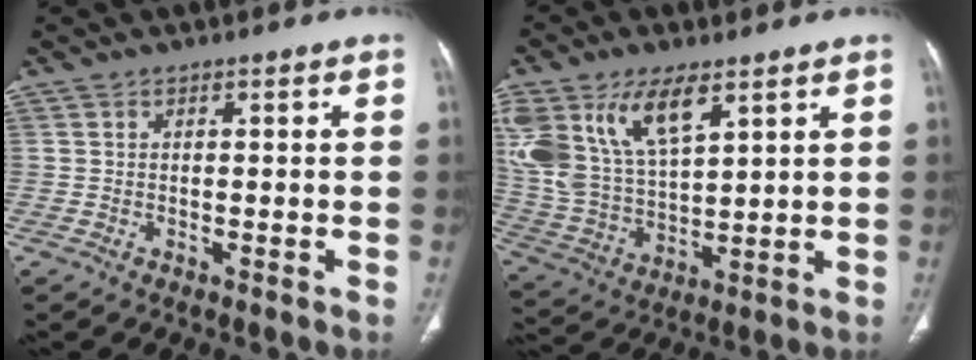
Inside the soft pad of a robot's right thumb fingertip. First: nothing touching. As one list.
[{"total": 18.1, "force": [8.9, 9.1, 12.9], "torque": [-0.257, -0.025, 0.183]}]